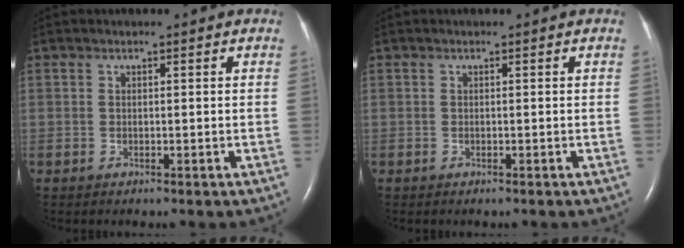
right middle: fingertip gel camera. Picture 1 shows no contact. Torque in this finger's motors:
{"motor_torque": [-0.10, 0.10, -0.03, 0.01]}